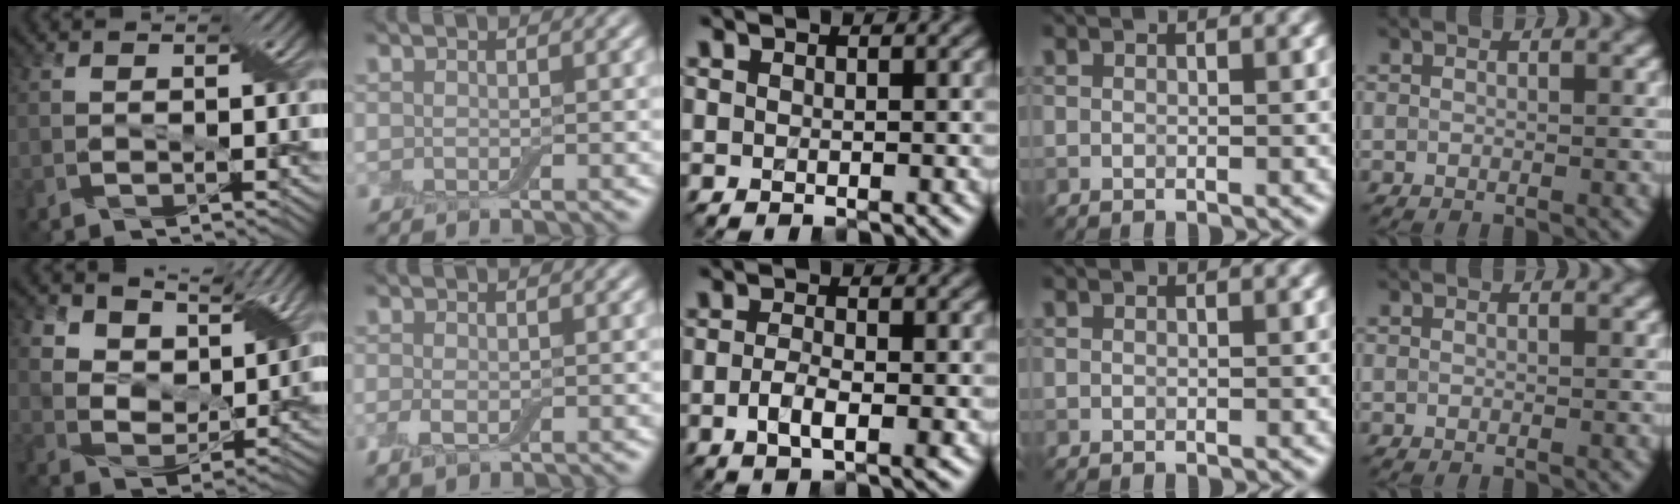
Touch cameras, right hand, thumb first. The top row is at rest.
{"thumb": {"total": 8.1, "force": [6.3, 4.2, 2.8], "torque": [-0.074, -0.014, 0.119]}, "index": {"total": 1.8, "force": [-0.3, 1.0, 1.4], "torque": [-0.036, -0.008, -0.006]}, "middle": {"total": 2.5, "force": [-1.0, 0.9, 2.1], "torque": [-0.046, -0.010, -0.021]}}